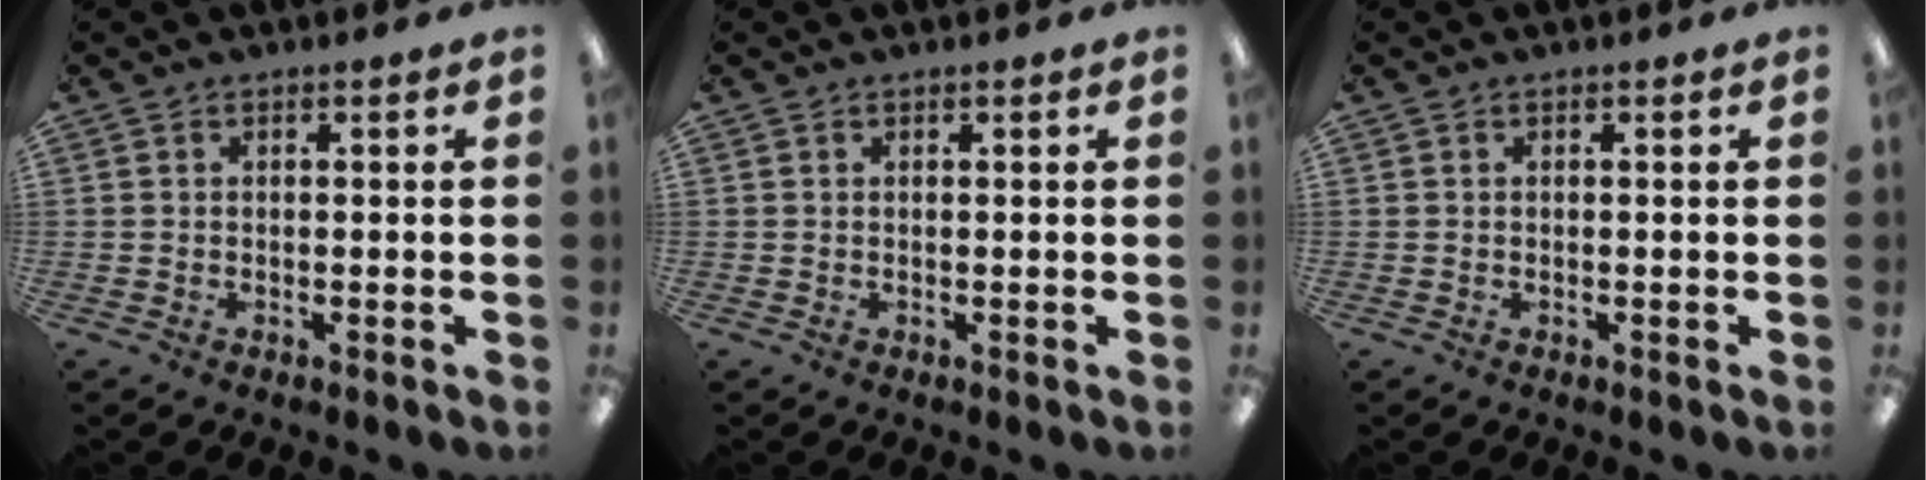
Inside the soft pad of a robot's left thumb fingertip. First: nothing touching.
{"total": 0.5, "force": [0.4, 0.1, 0.4], "torque": [-0.007, 0.001, 0.006]}
{"total": 0.0}